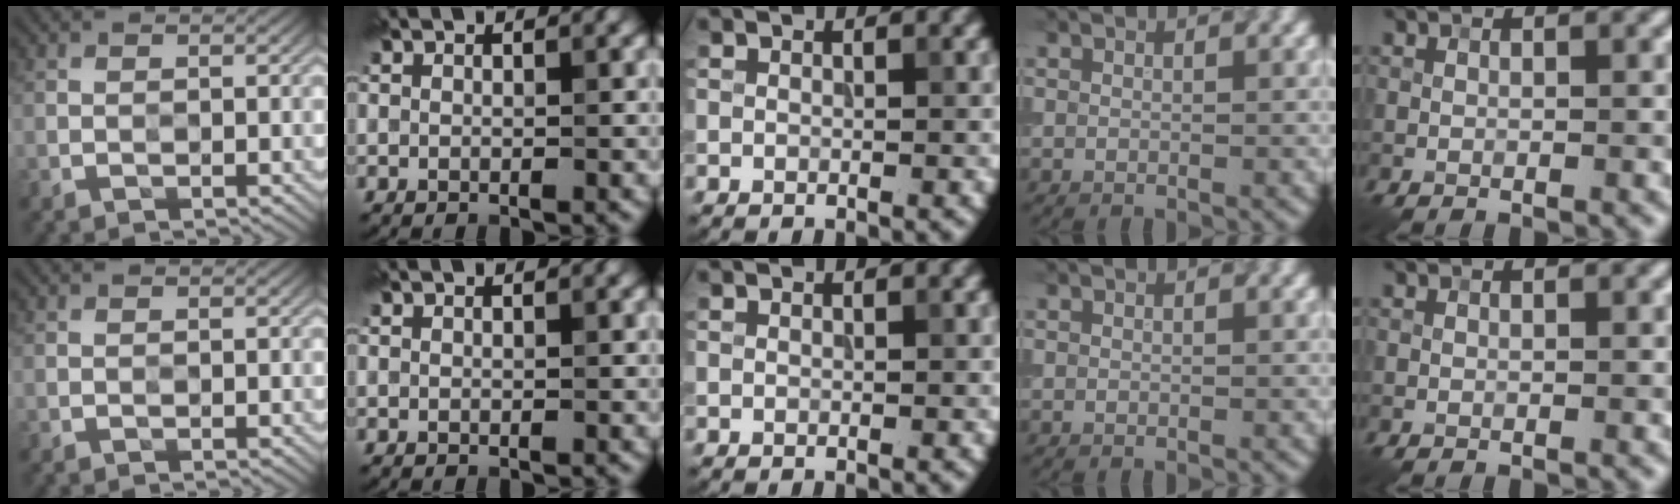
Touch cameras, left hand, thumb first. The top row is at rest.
{}